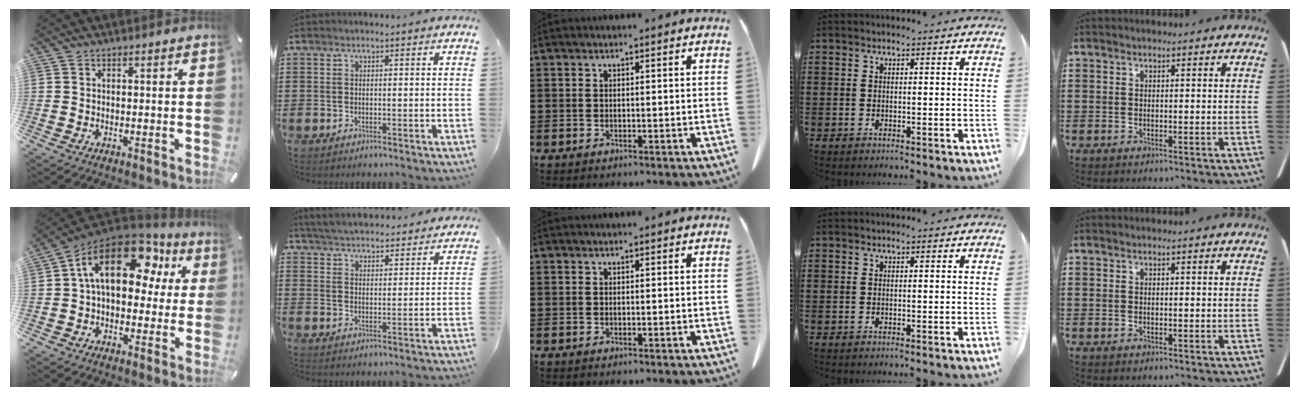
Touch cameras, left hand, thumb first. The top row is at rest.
{"thumb": {"total": 20.1, "force": [6.8, 11.9, 14.8], "torque": [-0.251, -0.022, 0.112]}, "index": {"total": 5.0, "force": [5.0, 0.3, 0.7], "torque": [-0.033, -0.026, 0.088]}}